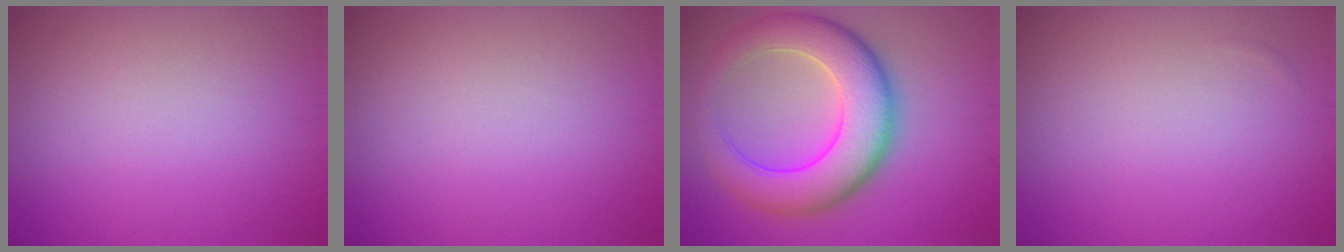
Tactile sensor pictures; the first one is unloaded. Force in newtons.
{"total": 0.0}
{"total": 9.1, "press": 9.1, "slide": 0.4}
{"total": 0.0}